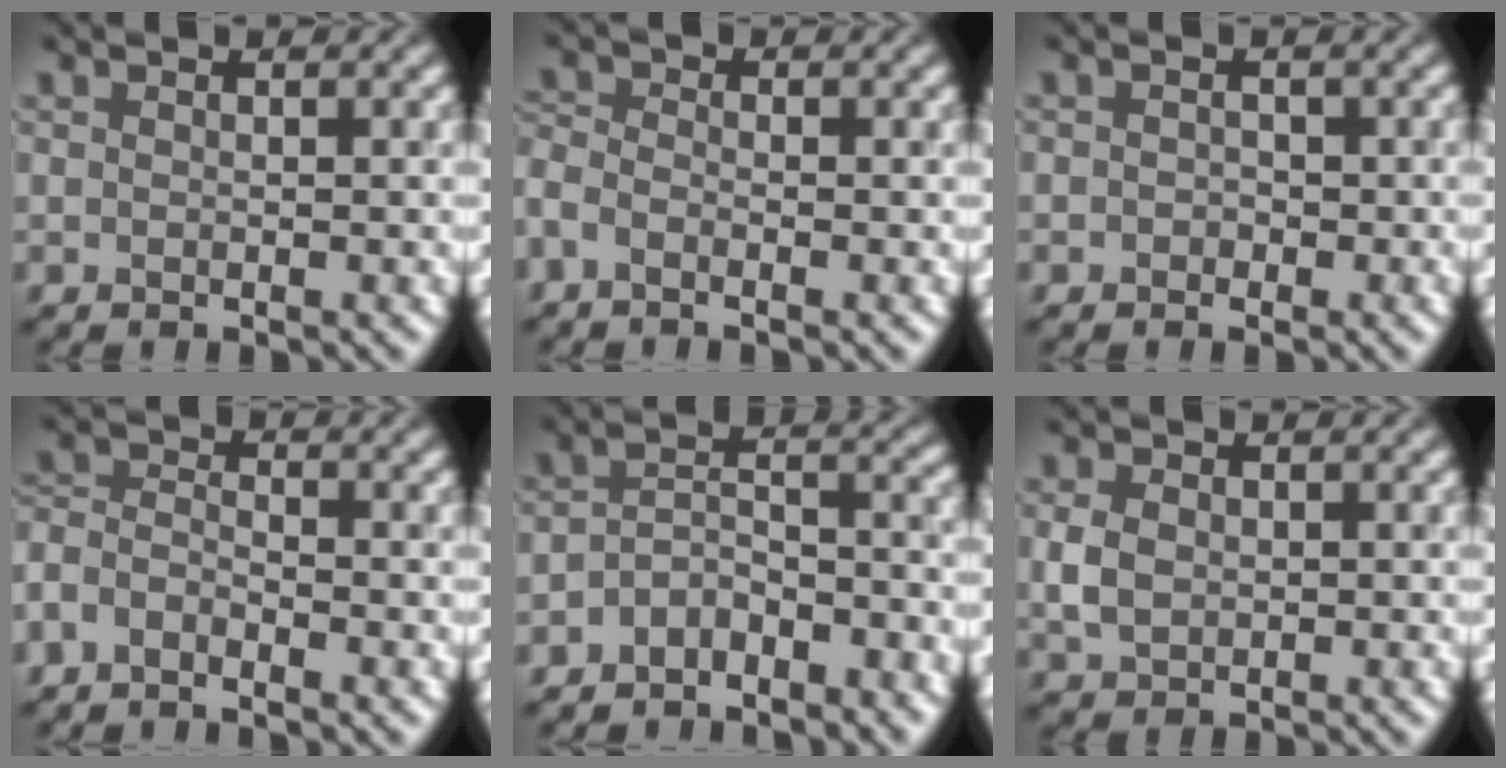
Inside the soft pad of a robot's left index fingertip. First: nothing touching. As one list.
[{"total": 1.8, "force": [-1.1, 0.9, 1.1], "torque": [-0.031, -0.003, -0.033]}, {"total": 0.8, "force": [-0.3, 0.6, 0.3], "torque": [-0.003, -0.003, -0.007]}, {"total": 2.8, "force": [-2.0, 1.2, 1.4], "torque": [-0.029, 0.004, -0.055]}, {"total": 4.3, "force": [-2.9, 1.9, 2.5], "torque": [-0.045, 0.005, -0.059]}, {"total": 2.6, "force": [0.1, 2.0, 1.6], "torque": [-0.038, 0.001, 0.000]}]